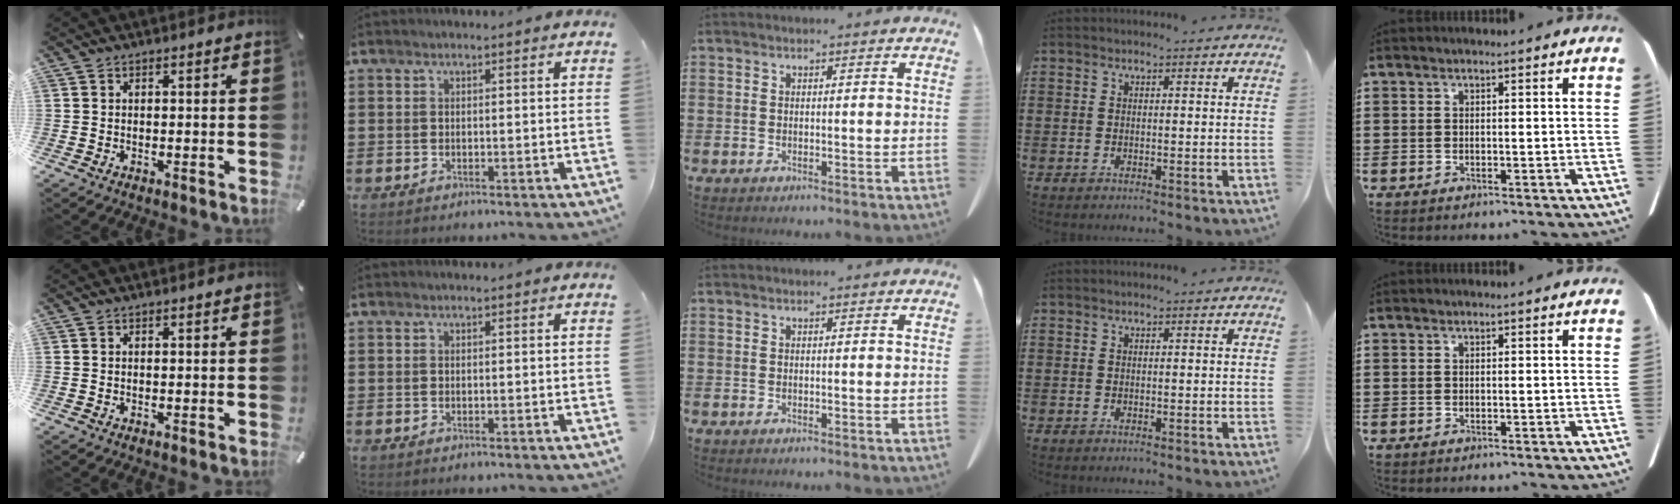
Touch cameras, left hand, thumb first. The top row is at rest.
{}